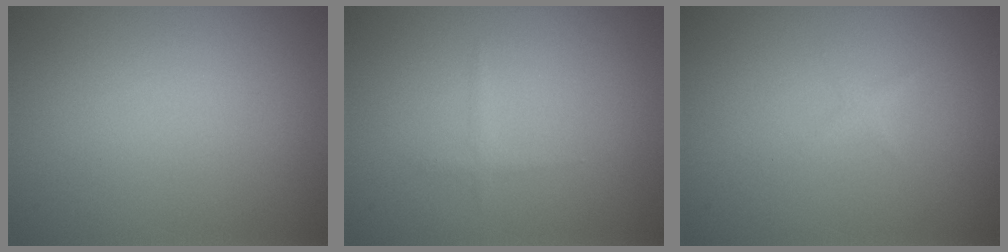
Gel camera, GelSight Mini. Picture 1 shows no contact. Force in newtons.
{"total": 0.6, "press": 0.6, "slide": 0.1}
{"total": 0.6, "press": 0.6, "slide": 0.0}